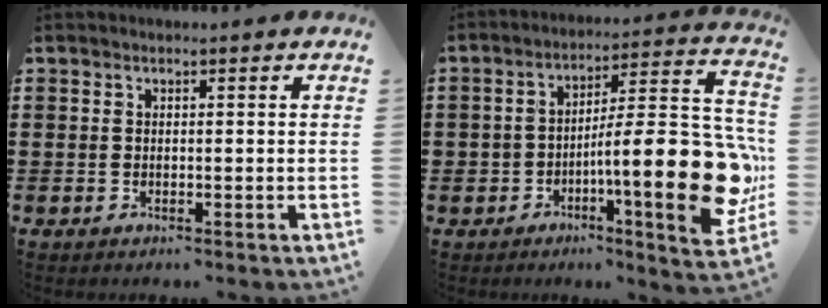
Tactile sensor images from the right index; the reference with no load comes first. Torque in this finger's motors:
{"motor_torque": [2.14, 0.00, 1.05, 0.21]}